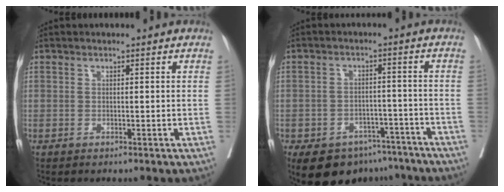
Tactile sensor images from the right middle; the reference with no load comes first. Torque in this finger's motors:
{"motor_torque": [1.09, -1.05, 0.16, 0.05]}